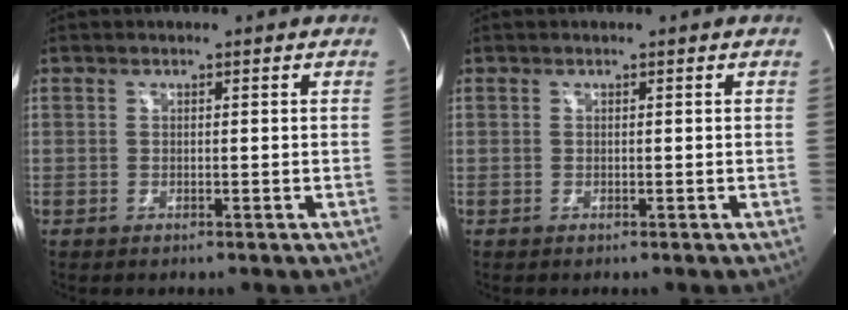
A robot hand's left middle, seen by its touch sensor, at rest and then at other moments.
{"total": 0.0}